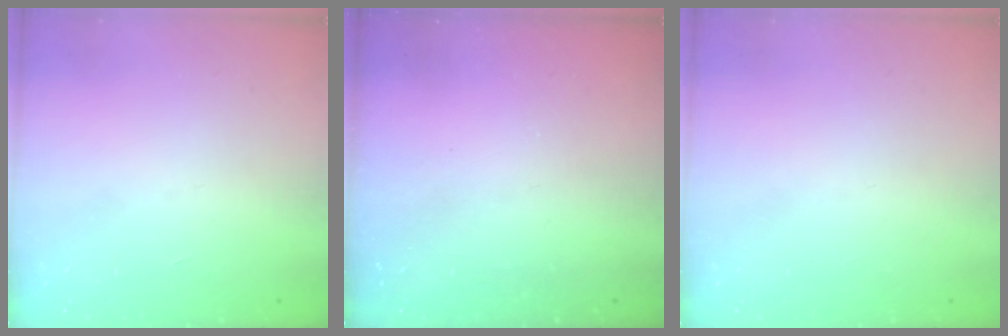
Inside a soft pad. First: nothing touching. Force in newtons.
{"total": 0.0}
{"total": 0.0}